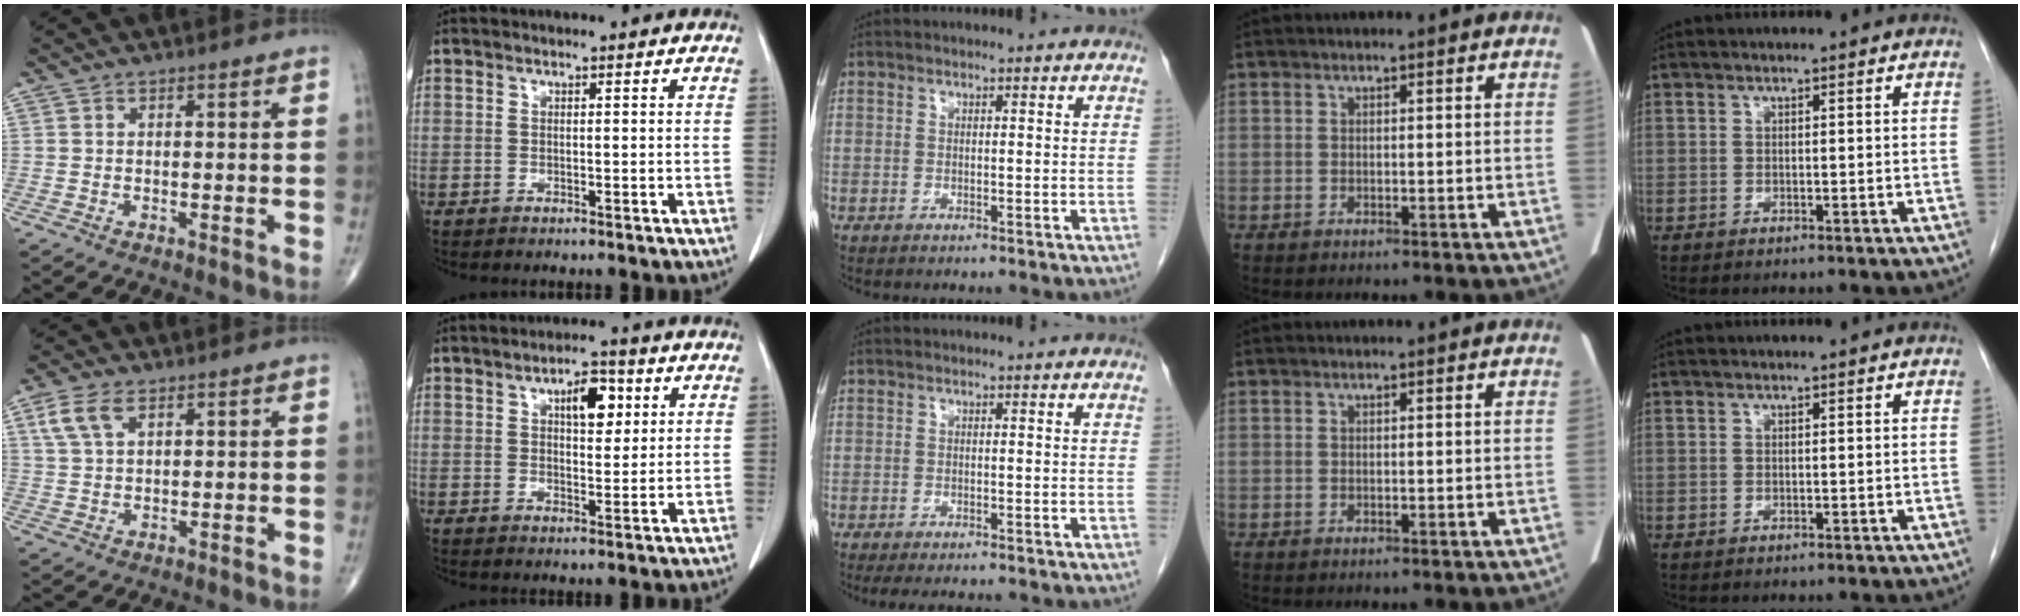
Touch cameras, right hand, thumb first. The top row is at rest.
{"thumb": {"total": 5.5, "force": [2.7, 2.8, 3.8], "torque": [-0.085, 0.003, 0.058]}, "index": {"total": 6.0, "force": [2.3, 2.5, 4.9], "torque": [-0.077, 0.007, 0.037]}, "middle": {"total": 4.9, "force": [-4.2, 0.9, 2.3], "torque": [-0.025, -0.010, -0.061]}}